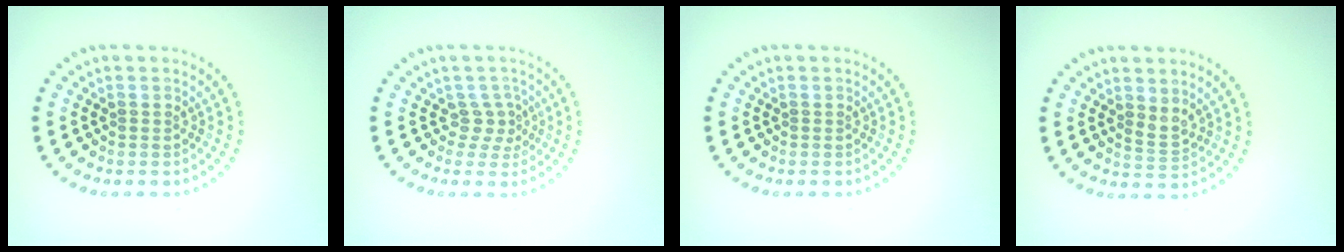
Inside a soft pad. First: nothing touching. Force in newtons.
{"total": 2.0, "press": 1.3, "slide": 1.5}
{"total": 0.0}
{"total": 1.4, "press": 1.2, "slide": 0.8}